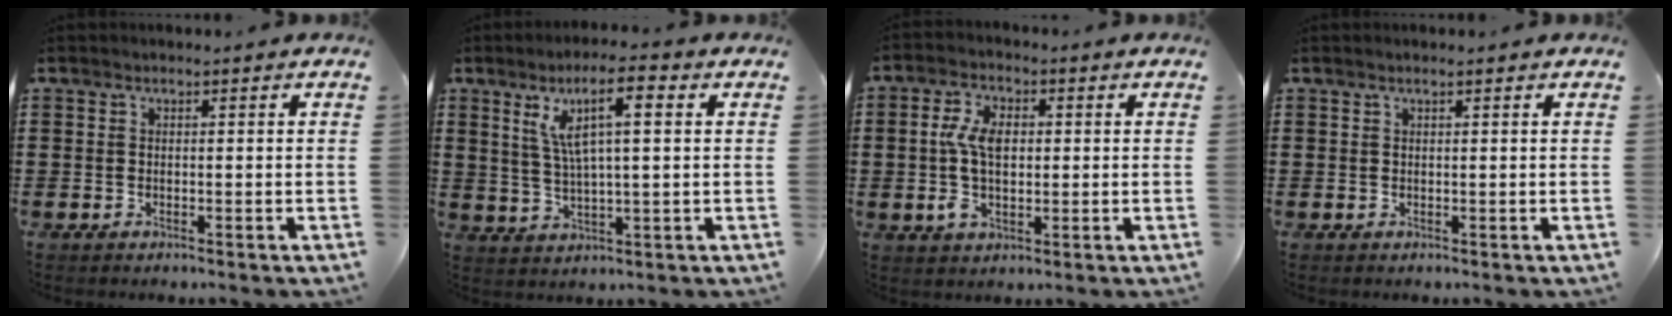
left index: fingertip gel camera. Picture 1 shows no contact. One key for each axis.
{"total": 8.4, "fx": 3.2, "fy": 1.9, "fz": 7.5, "tx": -0.152, "ty": 0.007, "tz": 0.052}
{"total": 7.0, "fx": 0.3, "fy": 4.0, "fz": 5.7, "tx": -0.133, "ty": 0.008, "tz": -0.001}
{"total": 0.6, "fx": 0.4, "fy": -0.1, "fz": 0.4, "tx": -0.007, "ty": -0.002, "tz": 0.009}